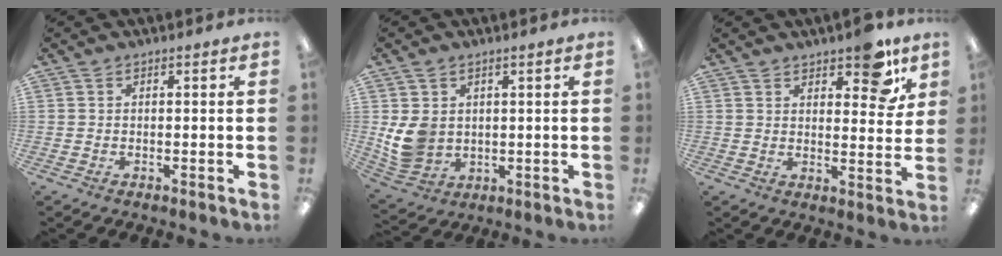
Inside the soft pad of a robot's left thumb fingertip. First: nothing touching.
{"total": 8.3, "force": [1.7, 6.6, 4.8], "torque": [-0.102, -0.001, 0.036]}
{"total": 9.3, "force": [6.5, 3.8, 5.3], "torque": [-0.057, -0.033, 0.108]}